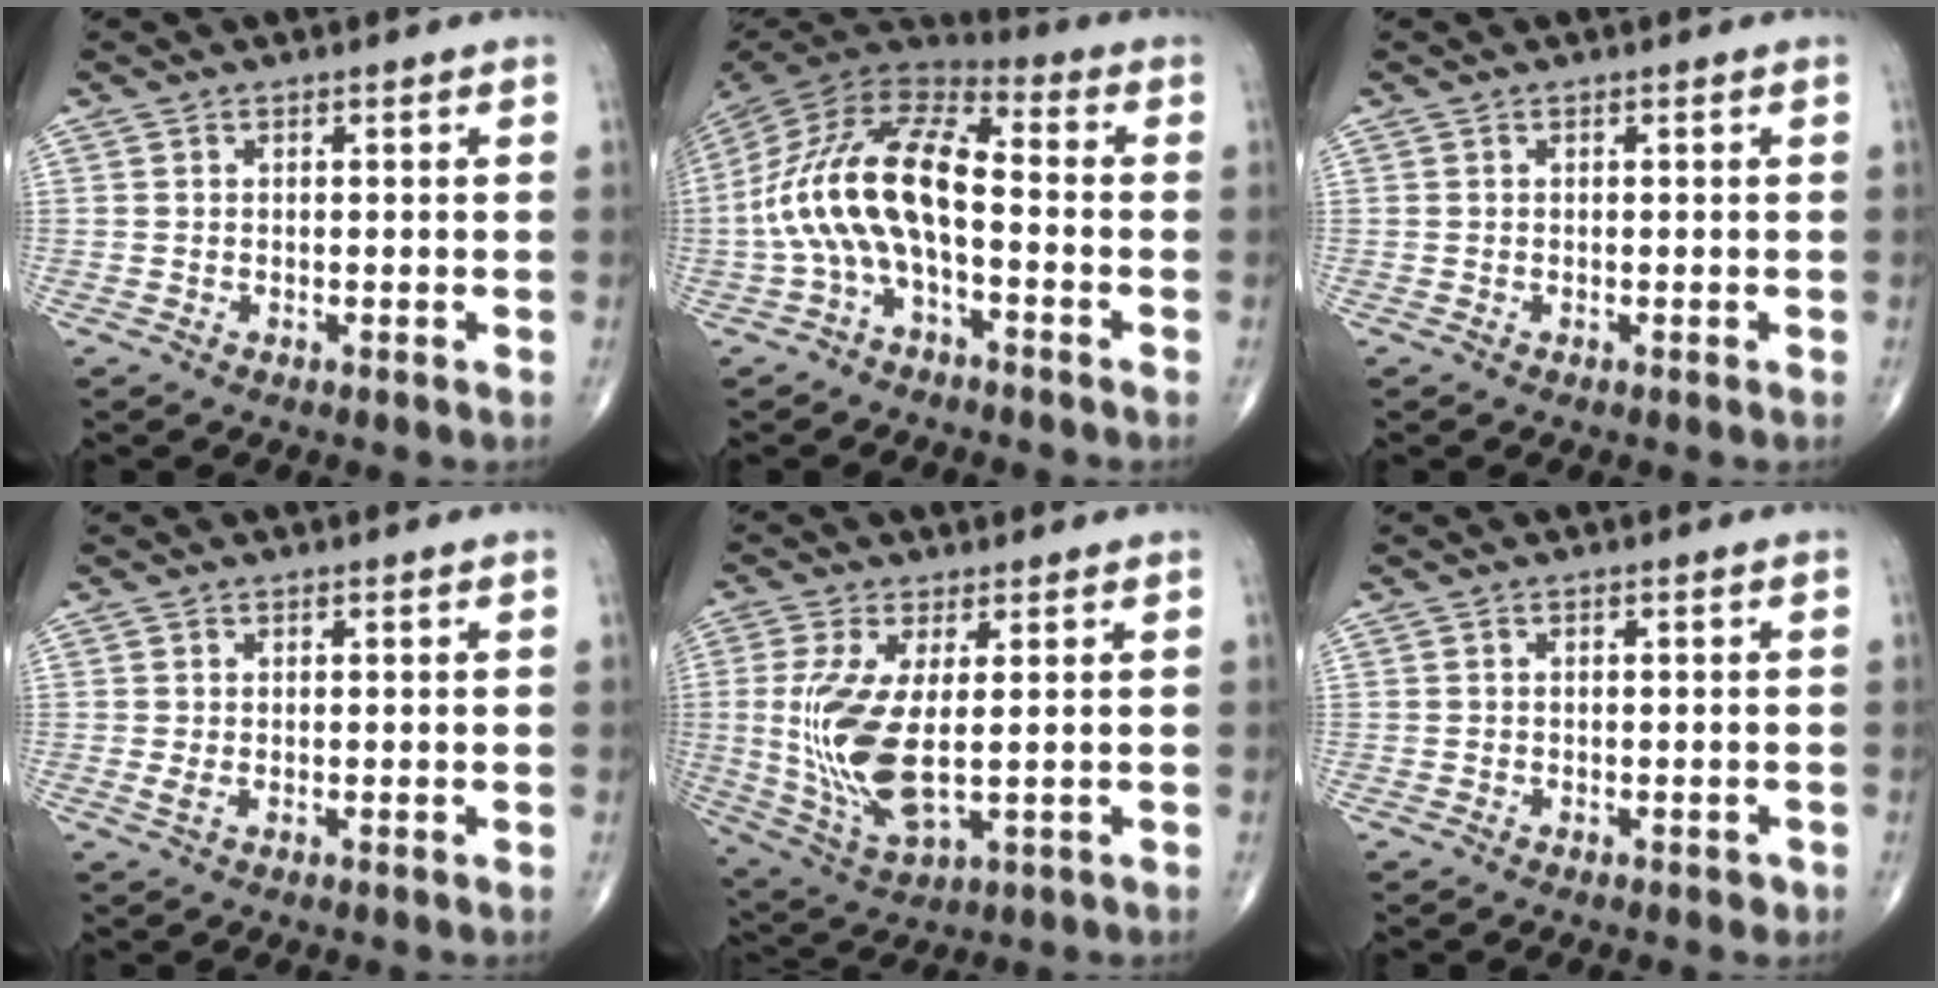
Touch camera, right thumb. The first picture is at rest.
{"total": 16.5, "force": [-2.9, 7.5, 14.4], "torque": [-0.282, 0.055, -0.064]}
{"total": 0.0}
{"total": 1.2, "force": [0.1, 0.4, 1.2], "torque": [-0.028, -0.004, 0.003]}
{"total": 13.0, "force": [0.3, 4.8, 12.1], "torque": [-0.275, -0.020, 0.020]}
{"total": 1.0, "force": [-0.5, 0.6, 0.6], "torque": [-0.004, 0.000, -0.007]}